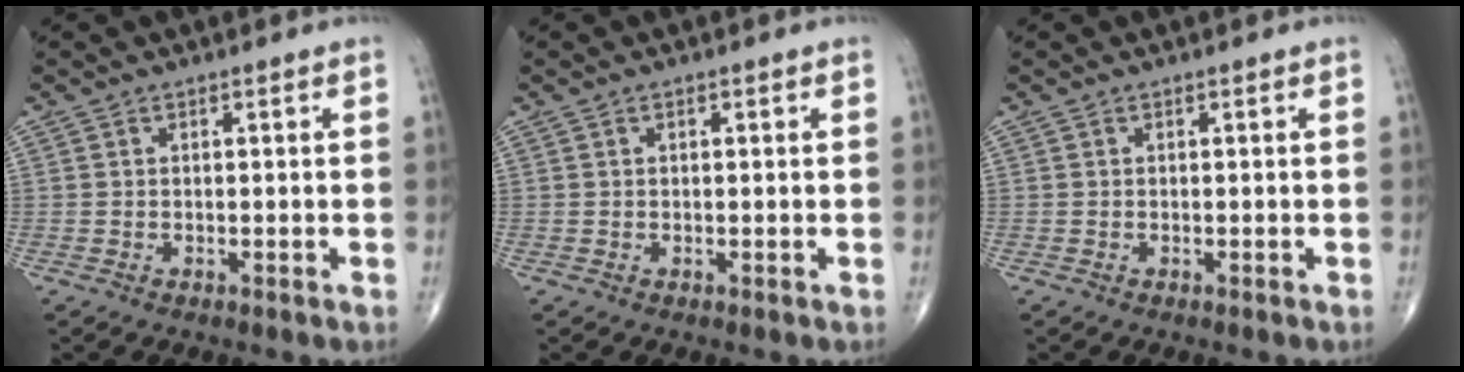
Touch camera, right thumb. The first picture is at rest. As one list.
[{"total": 0.7, "force": [0.3, 0.3, 0.5], "torque": [-0.009, 0.000, 0.004]}, {"total": 0.0}]